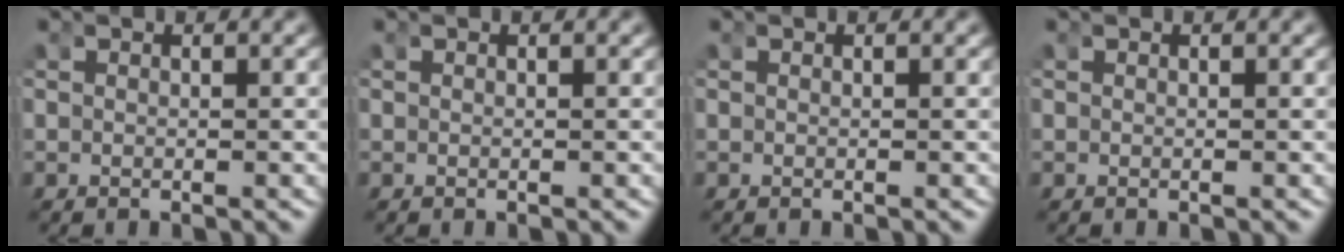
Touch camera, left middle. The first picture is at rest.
{"total": 0.0}
{"total": 0.0}
{"total": 0.0}